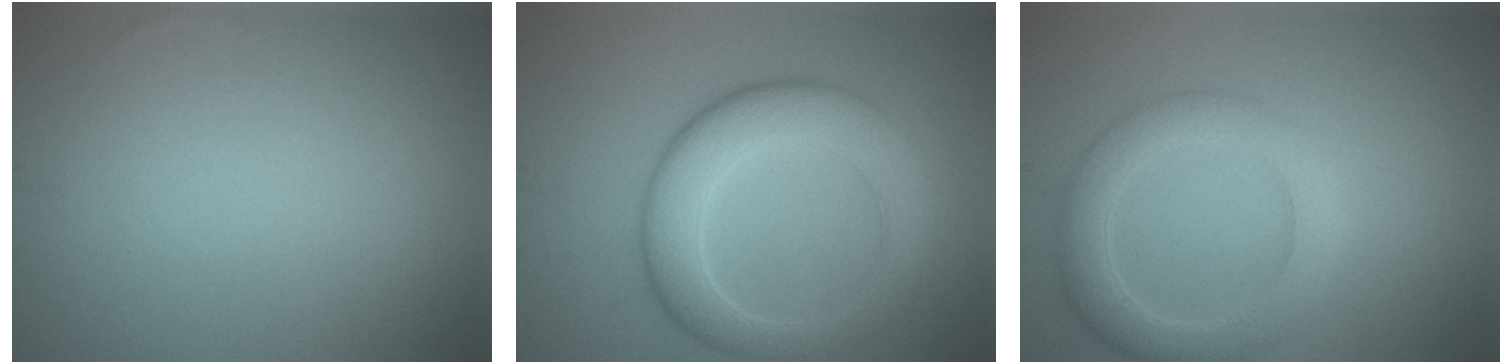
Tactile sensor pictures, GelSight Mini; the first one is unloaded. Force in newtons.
{"total": 7.1, "press": 7.1, "slide": 0.2}
{"total": 4.3, "press": 4.3, "slide": 0.1}